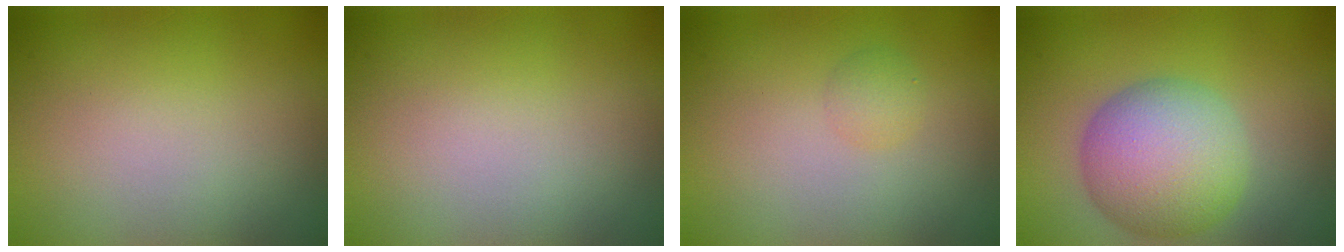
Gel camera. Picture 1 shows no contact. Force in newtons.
{"total": 0.0}
{"total": 1.2, "press": 1.2, "slide": 0.1}
{"total": 7.2, "press": 7.2, "slide": 0.3}